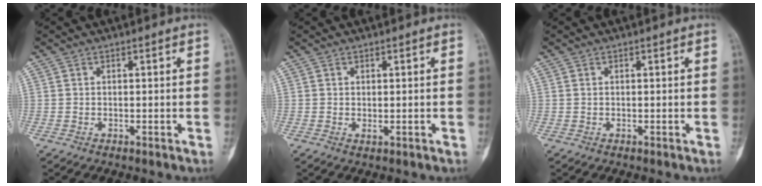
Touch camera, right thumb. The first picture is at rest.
{"total": 0.8, "force": [0.0, 0.4, 0.7], "torque": [-0.015, -0.004, 0.003]}
{"total": 0.0}